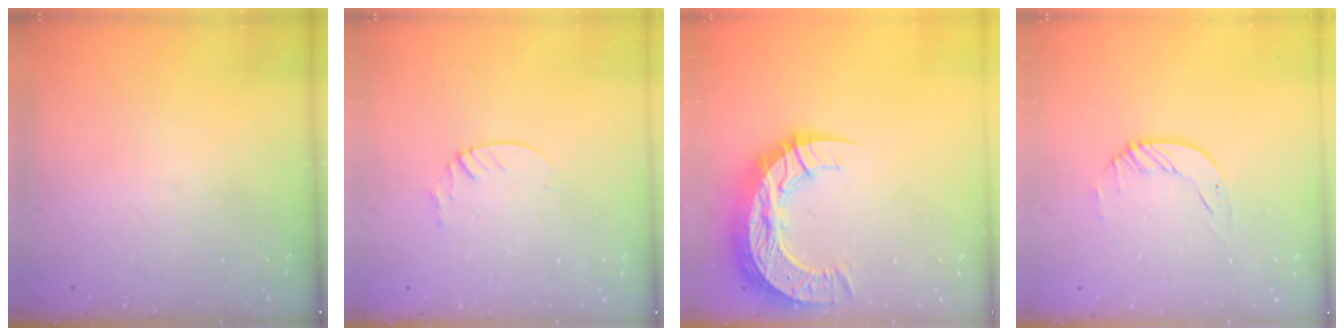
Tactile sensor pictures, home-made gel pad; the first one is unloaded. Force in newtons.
{"total": 2.1, "press": 2.1, "slide": 0.2}
{"total": 15.4, "press": 15.3, "slide": 1.1}
{"total": 2.3, "press": 2.3, "slide": 0.3}